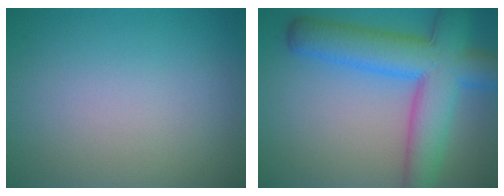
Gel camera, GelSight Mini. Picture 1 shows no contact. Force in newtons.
{"total": 9.7, "press": 9.7, "slide": 0.5}